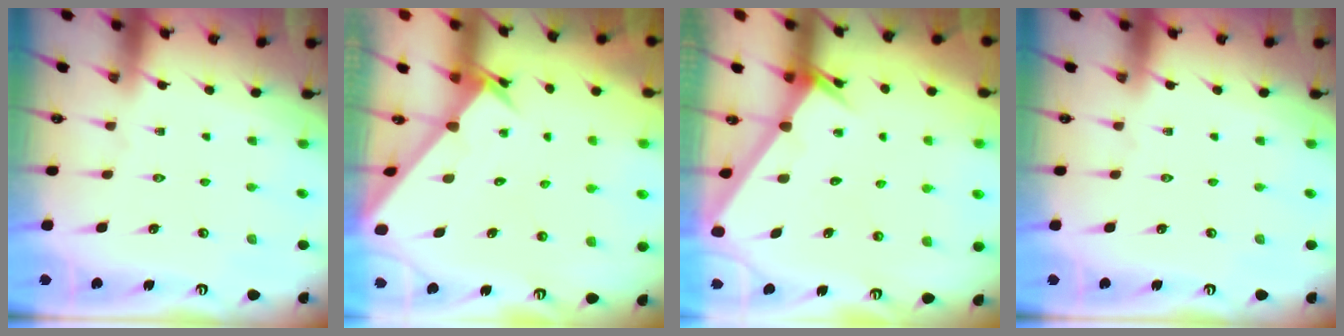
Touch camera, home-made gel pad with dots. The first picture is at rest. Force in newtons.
{"total": 2.8, "press": 2.8, "slide": 0.2}
{"total": 2.6, "press": 2.6, "slide": 0.0}
{"total": 0.0}